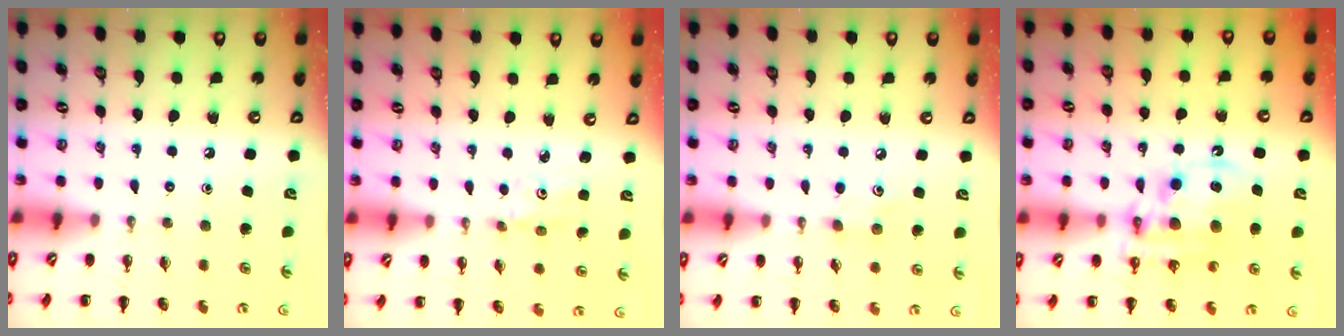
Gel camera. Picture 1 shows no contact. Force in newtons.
{"total": 1.6, "press": 1.6, "slide": 0.2}
{"total": 5.7, "press": 5.4, "slide": 1.8}
{"total": 12.5, "press": 12.1, "slide": 2.9}